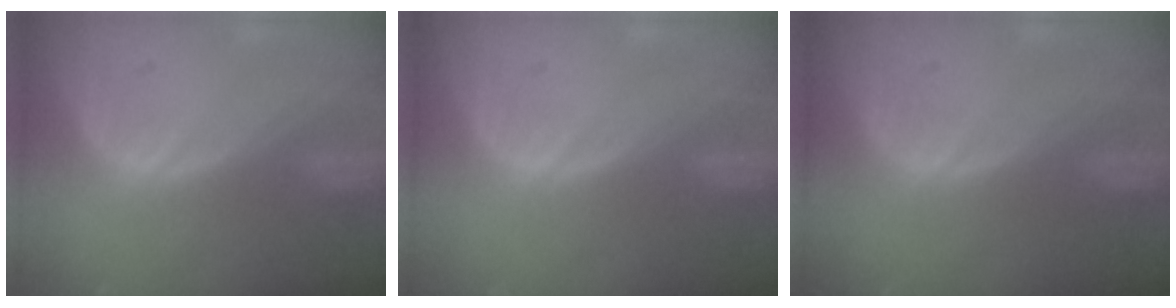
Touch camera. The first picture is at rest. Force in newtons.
{"total": 0.0}
{"total": 0.0}